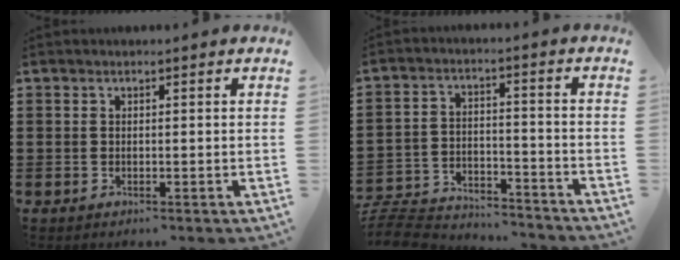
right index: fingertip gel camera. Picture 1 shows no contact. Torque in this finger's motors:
{"motor_torque": [-0.99, 1.15, -1.05, -0.21]}